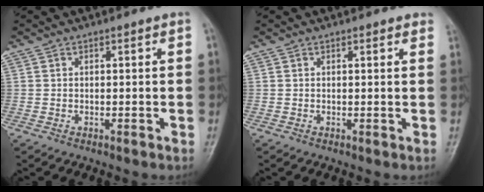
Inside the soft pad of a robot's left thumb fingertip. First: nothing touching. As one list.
[{"total": 1.7, "force": [1.5, 0.4, 0.7], "torque": [-0.005, -0.002, 0.012]}]